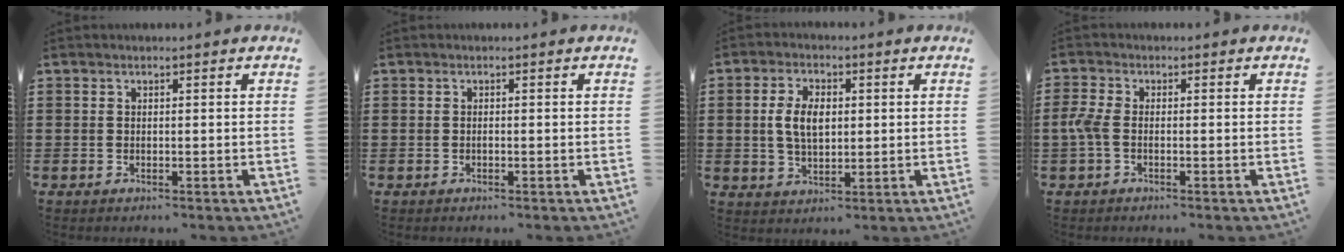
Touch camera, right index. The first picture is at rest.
{"total": 0.0}
{"total": 5.8, "force": [0.5, 3.3, 4.8], "torque": [-0.104, 0.004, 0.000]}
{"total": 3.1, "force": [-1.0, 1.4, 2.6], "torque": [-0.076, -0.007, -0.026]}